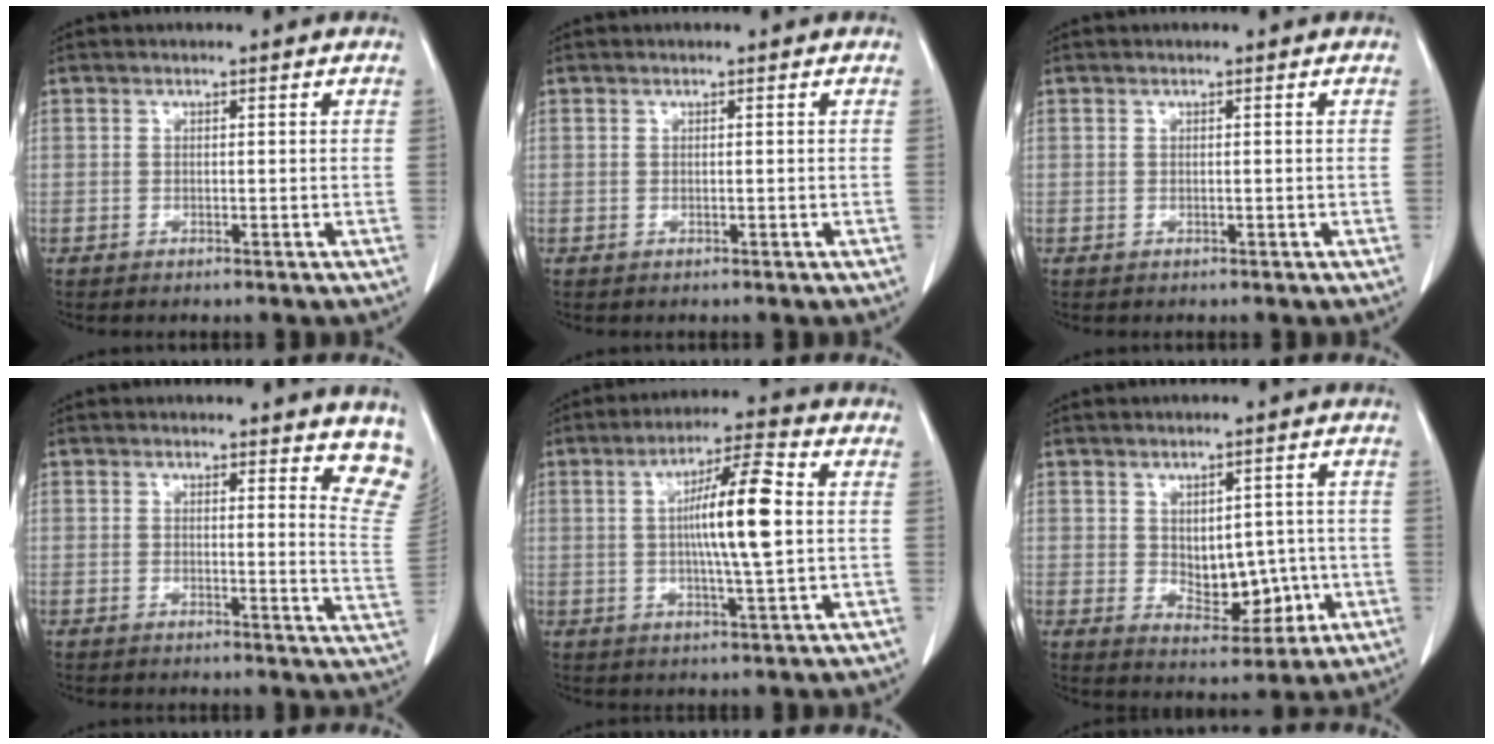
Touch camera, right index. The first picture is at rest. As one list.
[{"total": 0.0}, {"total": 0.0}, {"total": 7.9, "force": [6.9, 1.4, 3.7], "torque": [-0.019, -0.037, 0.046]}, {"total": 10.6, "force": [0.8, 0.6, 10.5], "torque": [-0.180, 0.006, 0.010]}, {"total": 7.2, "force": [-0.6, 4.3, 5.7], "torque": [-0.074, 0.003, 0.008]}]